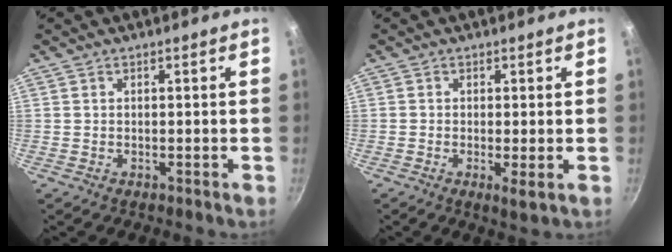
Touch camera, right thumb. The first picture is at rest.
{"total": 2.4, "force": [-0.3, 0.5, 2.3], "torque": [-0.041, -0.010, -0.006]}